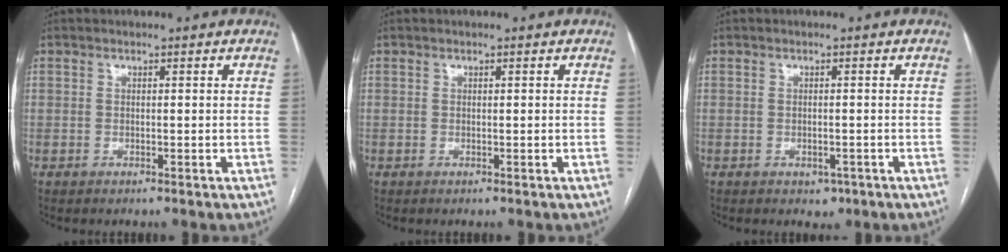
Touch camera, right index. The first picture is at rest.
{"total": 0.0}
{"total": 1.8, "force": [-0.9, 1.2, 0.9], "torque": [-0.007, 0.002, -0.004]}